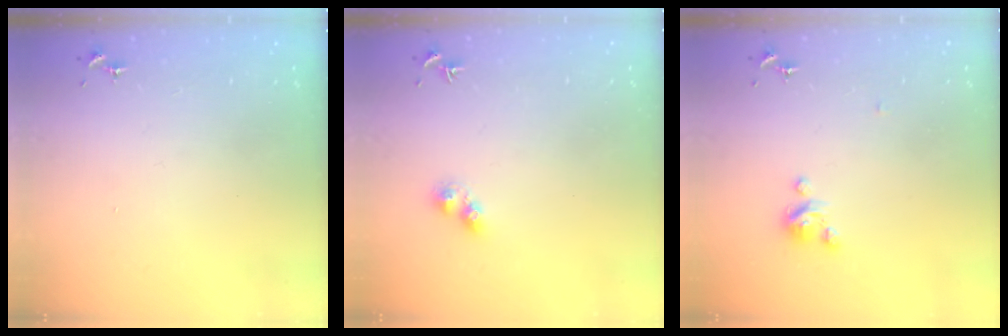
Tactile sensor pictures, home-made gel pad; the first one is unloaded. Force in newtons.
{"total": 5.8, "press": 5.8, "slide": 0.6}
{"total": 3.8, "press": 3.8, "slide": 0.2}